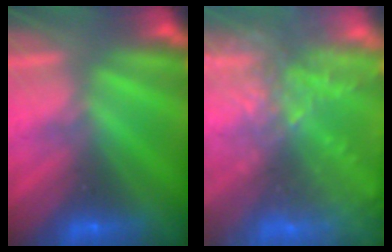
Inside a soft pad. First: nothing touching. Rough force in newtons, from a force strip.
{"total": 10.8}